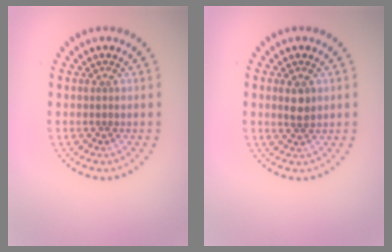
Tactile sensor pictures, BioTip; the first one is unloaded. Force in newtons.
{"total": 1.8, "press": 1.7, "slide": 0.6}